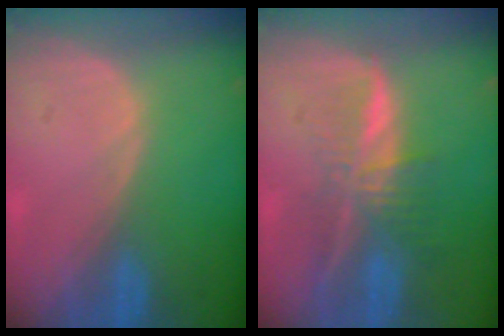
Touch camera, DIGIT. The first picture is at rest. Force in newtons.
{"total": 7.3, "press": 6.1, "slide": 4.0}